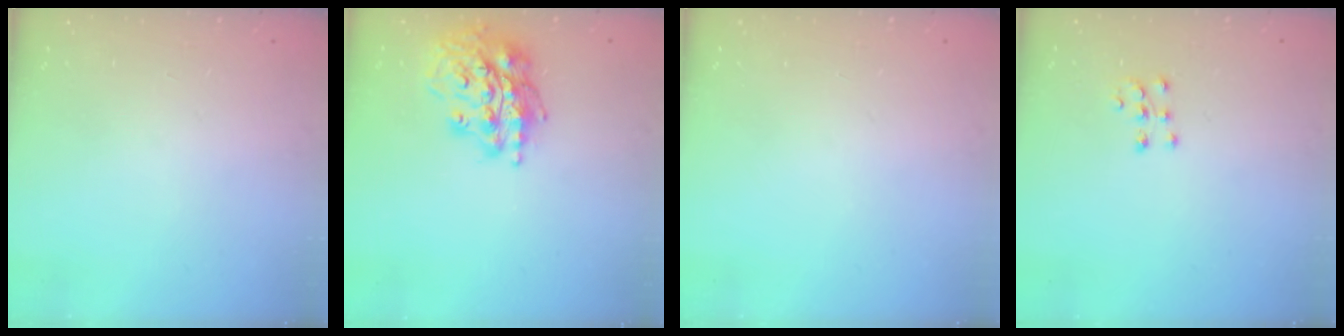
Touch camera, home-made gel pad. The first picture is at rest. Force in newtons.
{"total": 17.5, "press": 17.4, "slide": 1.8}
{"total": 0.0}
{"total": 7.6, "press": 7.6, "slide": 0.5}